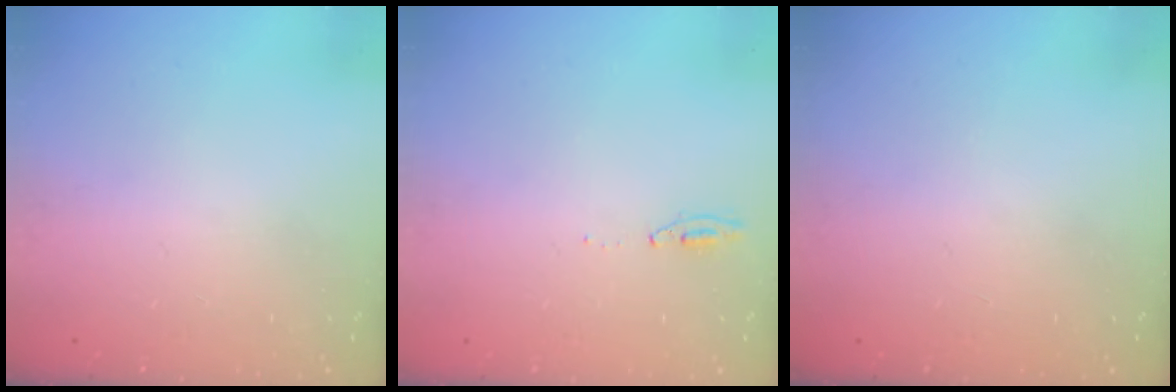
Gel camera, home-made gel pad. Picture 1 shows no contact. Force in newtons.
{"total": 4.3, "press": 4.1, "slide": 1.3}
{"total": 1.0, "press": 0.0, "slide": 1.0}